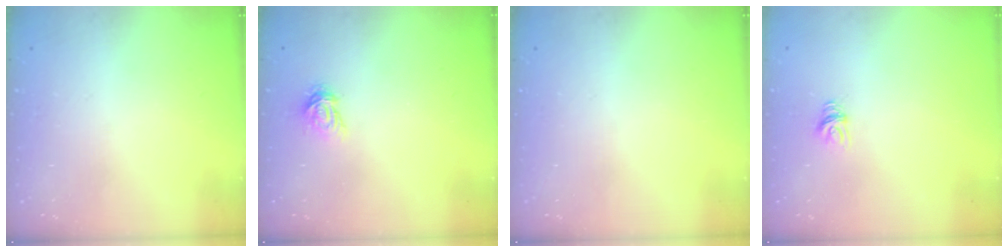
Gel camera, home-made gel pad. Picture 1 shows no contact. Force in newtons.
{"total": 3.4, "press": 3.4, "slide": 0.4}
{"total": 0.0}
{"total": 4.7, "press": 4.7, "slide": 0.3}